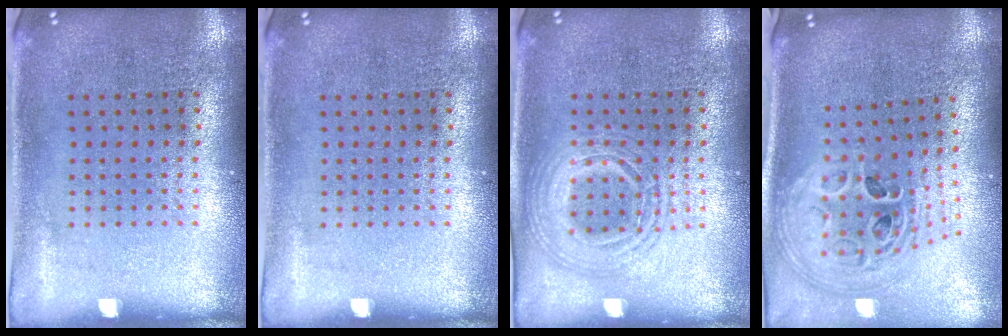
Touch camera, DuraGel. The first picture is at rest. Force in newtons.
{"total": 0.0}
{"total": 1.6, "press": 1.6, "slide": 0.2}
{"total": 2.8, "press": 2.0, "slide": 2.0}